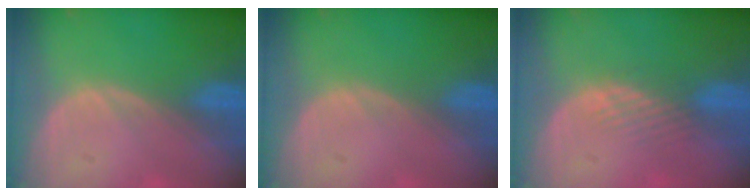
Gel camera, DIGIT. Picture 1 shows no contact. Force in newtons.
{"total": 0.0}
{"total": 2.9, "press": 2.3, "slide": 1.8}